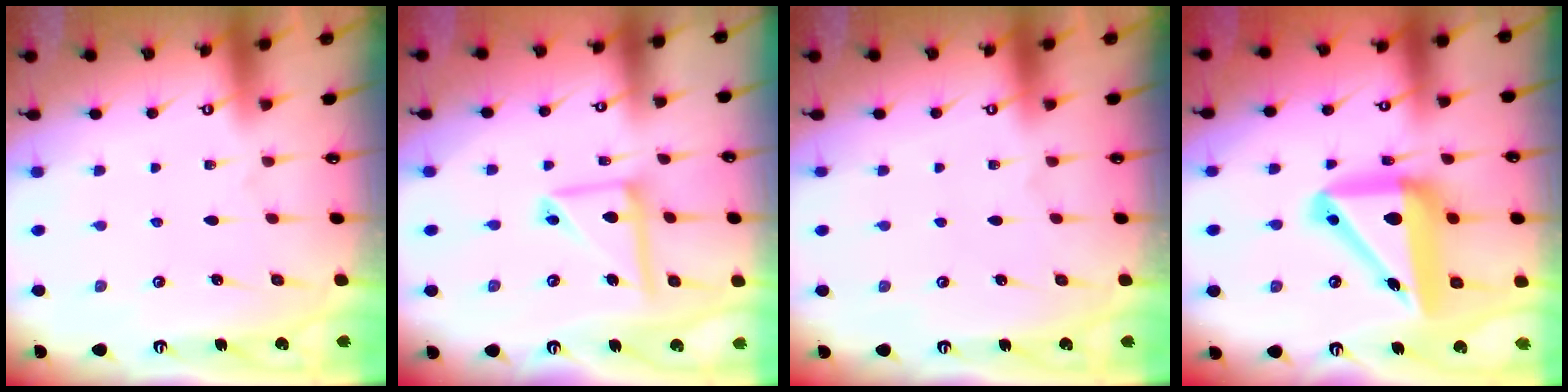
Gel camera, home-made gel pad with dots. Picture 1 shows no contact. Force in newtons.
{"total": 11.8, "press": 11.7, "slide": 1.0}
{"total": 0.0}
{"total": 18.6, "press": 18.3, "slide": 2.8}